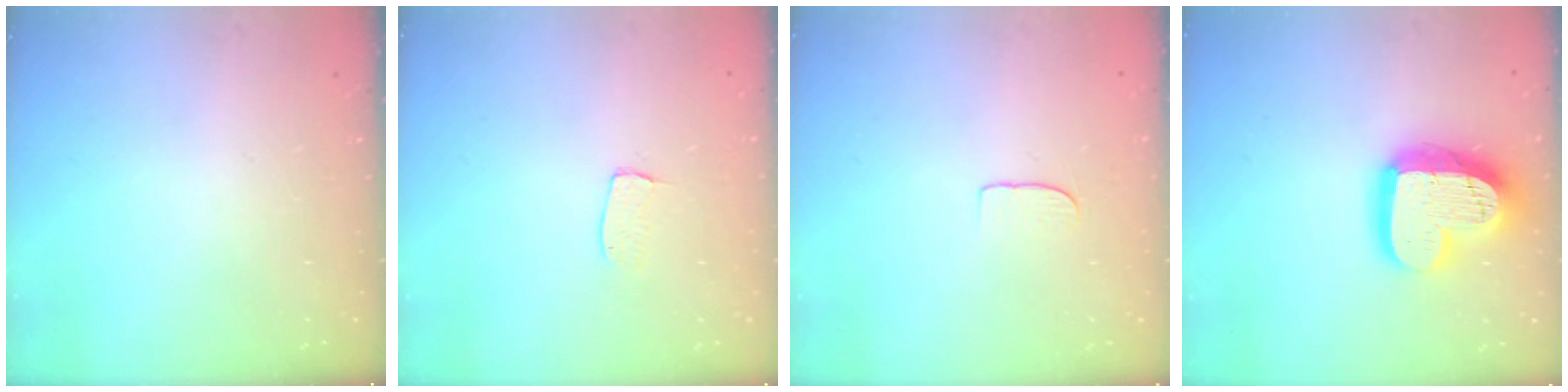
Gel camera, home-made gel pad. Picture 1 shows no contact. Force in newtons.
{"total": 4.6, "press": 4.6, "slide": 0.3}
{"total": 5.0, "press": 4.9, "slide": 0.4}
{"total": 18.7, "press": 18.6, "slide": 1.5}